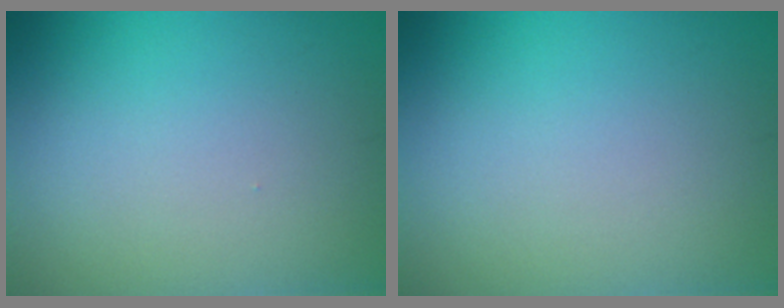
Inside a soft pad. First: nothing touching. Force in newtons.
{"total": 0.0}